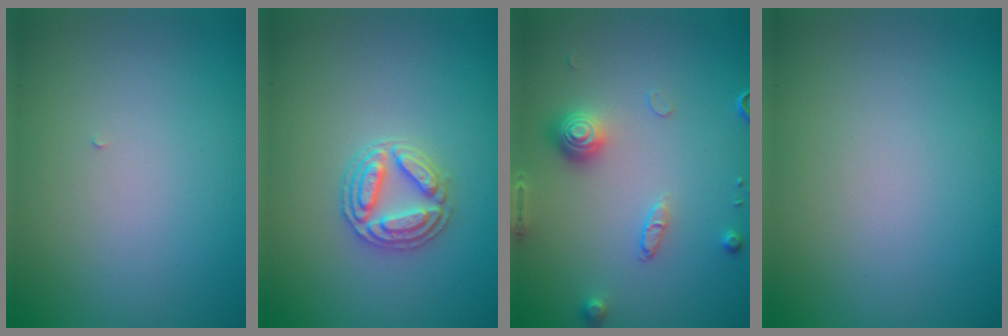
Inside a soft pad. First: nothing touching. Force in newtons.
{"total": 3.1, "press": 3.0, "slide": 0.7}
{"total": 3.0, "press": 2.8, "slide": 0.9}
{"total": 0.0}